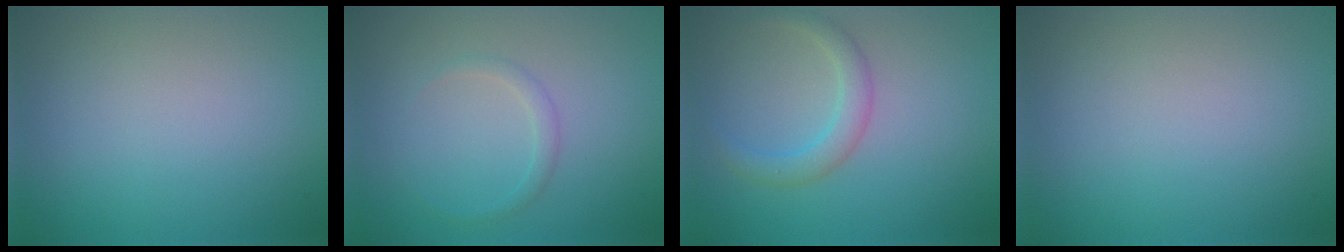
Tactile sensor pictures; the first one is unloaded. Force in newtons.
{"total": 1.0, "press": 1.0, "slide": 0.1}
{"total": 2.3, "press": 2.3, "slide": 0.0}
{"total": 0.0}